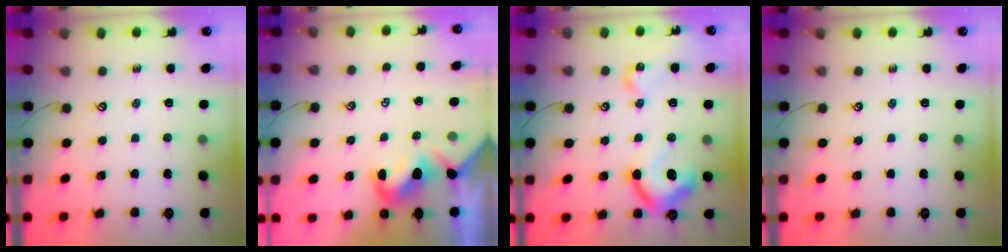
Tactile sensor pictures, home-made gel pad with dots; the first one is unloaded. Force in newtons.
{"total": 1.9, "press": 1.8, "slide": 0.6}
{"total": 16.3, "press": 16.3, "slide": 1.3}
{"total": 0.0}